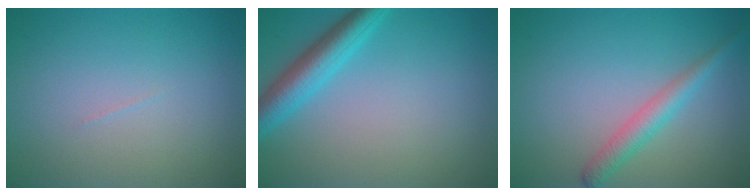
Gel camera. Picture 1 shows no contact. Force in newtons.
{"total": 4.1, "press": 4.1, "slide": 0.2}
{"total": 2.5, "press": 2.5, "slide": 0.1}